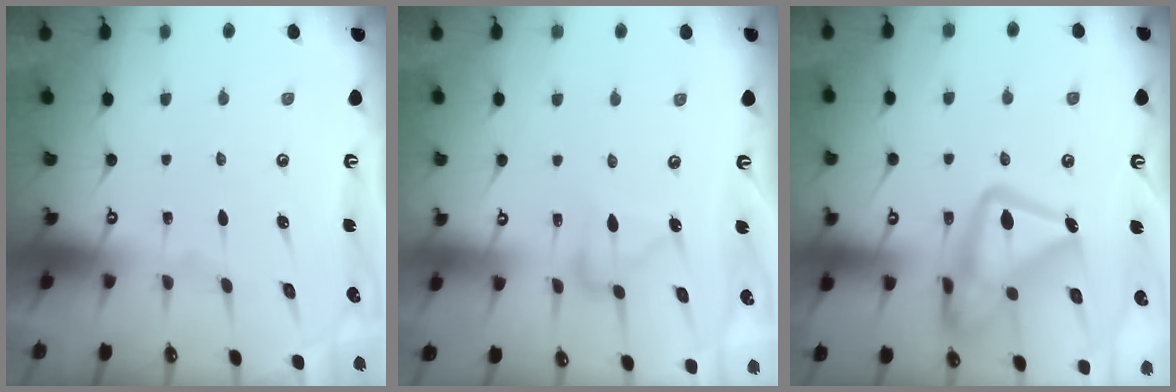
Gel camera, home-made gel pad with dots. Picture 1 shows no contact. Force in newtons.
{"total": 7.6, "press": 7.5, "slide": 0.5}
{"total": 22.2, "press": 22.2, "slide": 1.5}